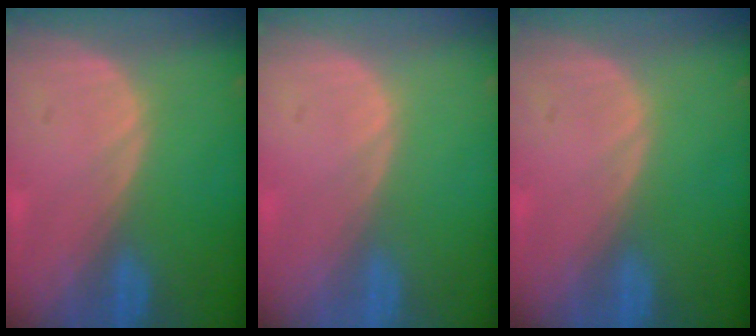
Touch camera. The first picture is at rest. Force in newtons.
{"total": 0.0}
{"total": 0.0}